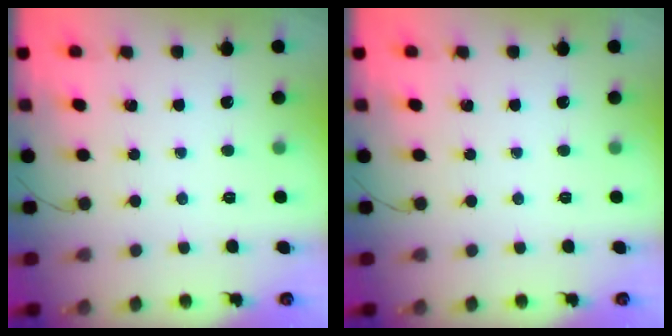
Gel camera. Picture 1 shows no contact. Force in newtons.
{"total": 0.0}